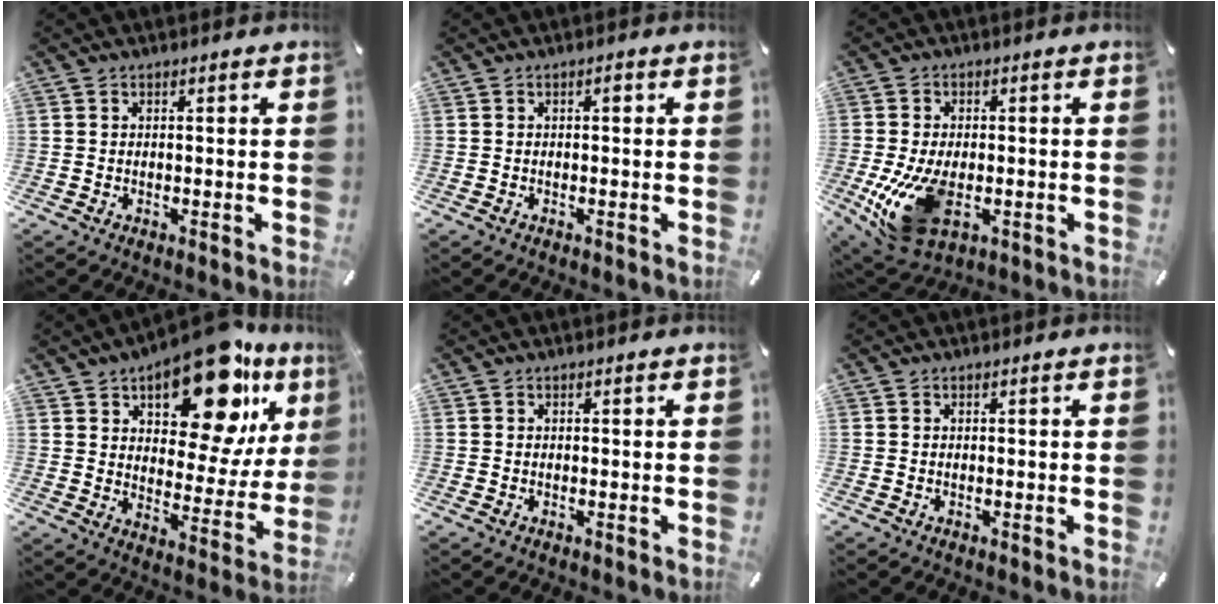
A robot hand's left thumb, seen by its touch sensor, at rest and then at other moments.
{"total": 0.9, "force": [0.0, 0.4, 0.8], "torque": [-0.017, 0.004, -0.002]}
{"total": 13.5, "force": [-2.8, 8.3, 10.2], "torque": [-0.209, -0.014, -0.045]}
{"total": 20.8, "force": [14.0, 9.6, 12.0], "torque": [-0.165, -0.100, 0.232]}
{"total": 0.0}
{"total": 0.0}